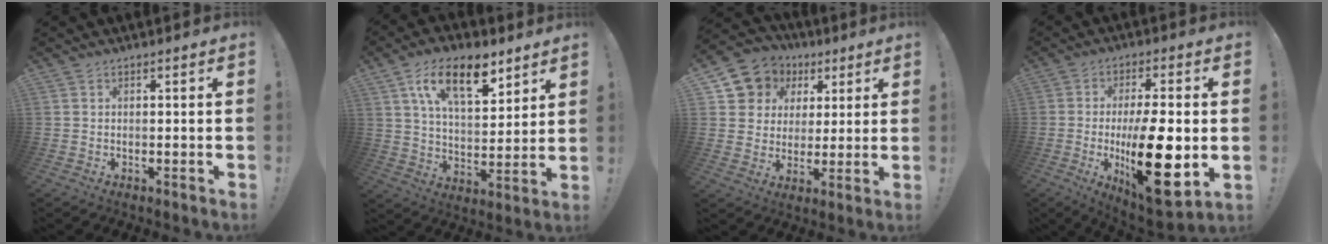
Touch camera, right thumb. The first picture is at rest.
{"total": 16.0, "force": [8.7, 7.2, 11.4], "torque": [-0.193, -0.024, 0.152]}
{"total": 9.8, "force": [3.9, 8.8, 2.0], "torque": [-0.031, -0.028, 0.083]}
{"total": 21.8, "force": [-3.5, 7.7, 20.1], "torque": [-0.338, -0.004, -0.048]}